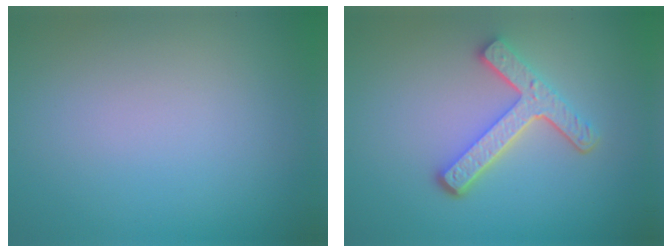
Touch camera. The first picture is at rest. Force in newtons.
{"total": 4.5, "press": 3.4, "slide": 3.0}